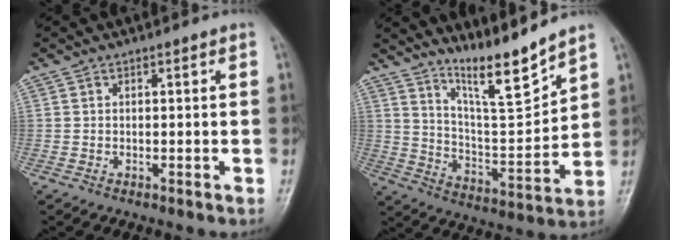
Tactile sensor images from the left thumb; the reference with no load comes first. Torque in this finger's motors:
{"motor_torque": [0.55, -0.16, 1.19, -1.02, 0.11]}